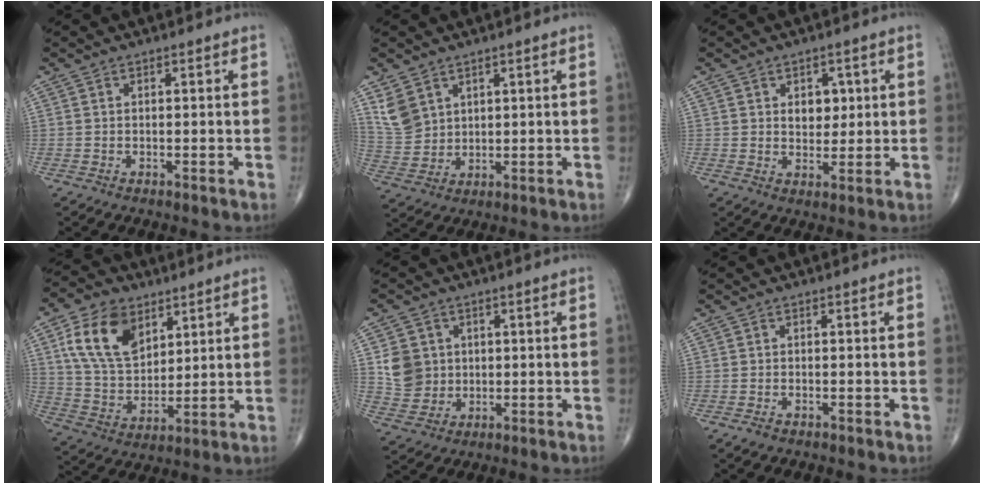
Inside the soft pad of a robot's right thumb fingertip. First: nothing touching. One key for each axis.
{"total": 6.0, "fx": 3.4, "fy": 4.3, "fz": 2.5, "tx": -0.041, "ty": -0.014, "tz": 0.081}
{"total": 4.3, "fx": 1.1, "fy": 3.2, "fz": 2.7, "tx": -0.012, "ty": -0.009, "tz": 0.016}
{"total": 15.2, "fx": 6.8, "fy": 9.7, "fz": 9.5, "tx": -0.153, "ty": -0.025, "tz": 0.137}
{"total": 7.4, "fx": 1.1, "fy": 6.8, "fz": 2.7, "tx": -0.025, "ty": -0.005, "tz": 0.025}
{"total": 1.3, "fx": -1.0, "fy": 0.6, "fz": 0.5, "tx": -0.015, "ty": 0.000, "tz": -0.018}